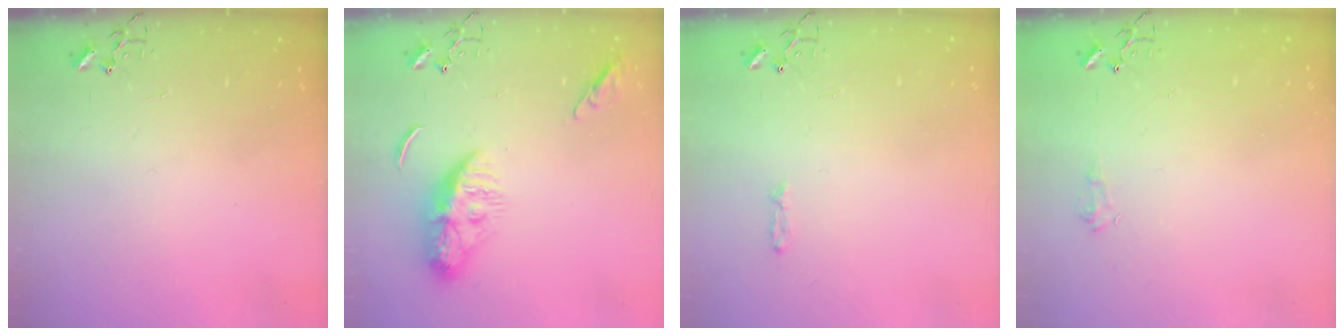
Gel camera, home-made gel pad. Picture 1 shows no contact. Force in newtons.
{"total": 11.4, "press": 11.3, "slide": 1.0}
{"total": 3.6, "press": 3.6, "slide": 0.4}
{"total": 5.8, "press": 5.7, "slide": 0.8}